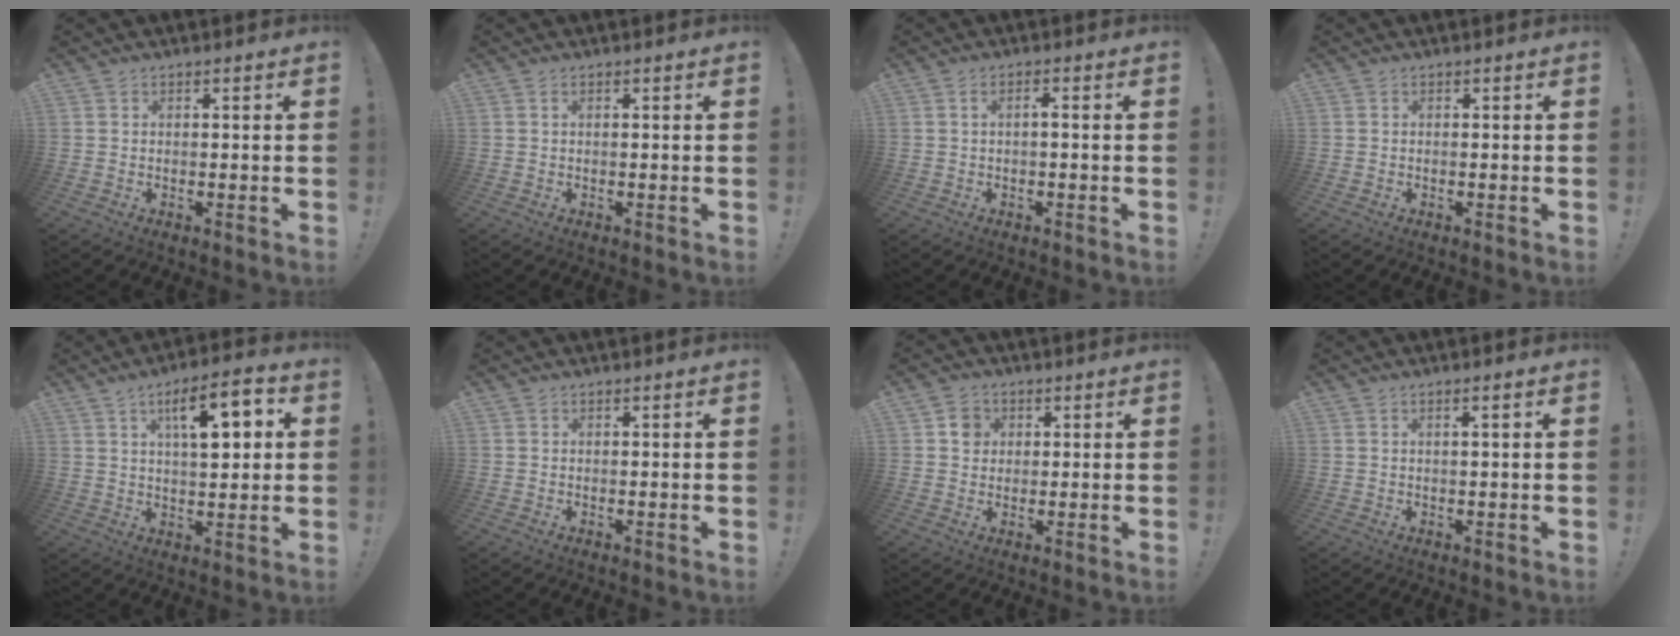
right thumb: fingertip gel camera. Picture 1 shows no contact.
{"total": 0.5, "force": [0.1, -0.1, 0.5], "torque": [-0.014, 0.002, 0.003]}
{"total": 1.9, "force": [-0.4, 0.2, 1.8], "torque": [-0.039, 0.007, -0.009]}
{"total": 0.0}
{"total": 12.4, "force": [4.1, 4.8, 10.6], "torque": [-0.153, -0.003, 0.062]}
{"total": 0.0}
{"total": 4.7, "force": [1.2, 4.3, 1.4], "torque": [-0.004, 0.001, 0.020]}
{"total": 1.6, "force": [0.3, -0.2, 1.6], "torque": [-0.028, -0.001, 0.004]}